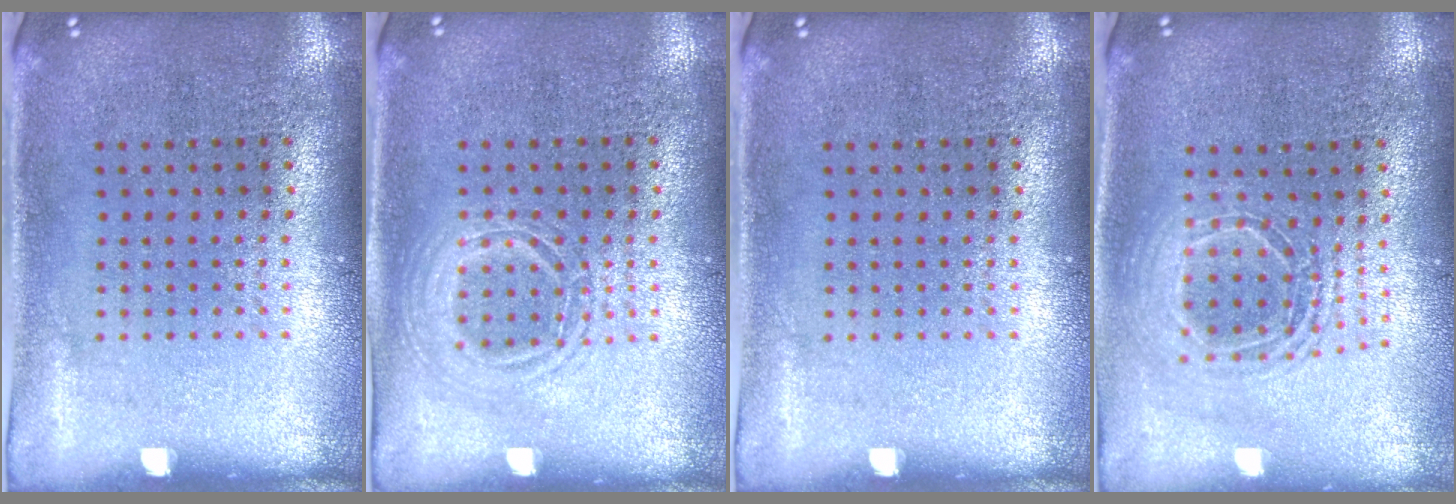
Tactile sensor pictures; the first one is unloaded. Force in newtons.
{"total": 1.1, "press": 1.0, "slide": 0.1}
{"total": 0.0}
{"total": 1.5, "press": 1.3, "slide": 0.8}